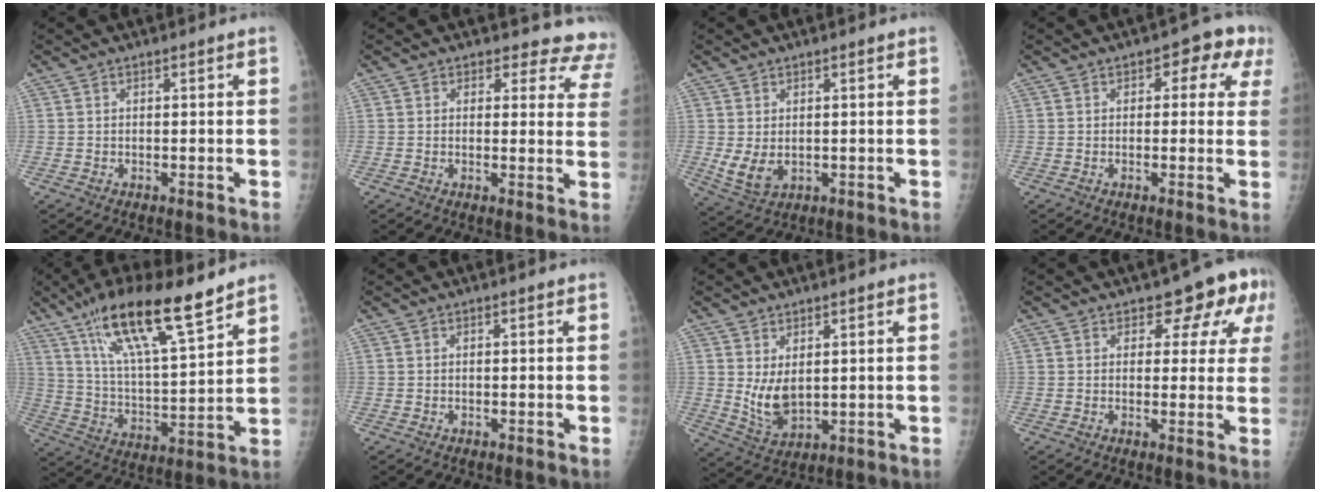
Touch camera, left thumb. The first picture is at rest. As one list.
[{"total": 9.6, "force": [8.5, 4.4, 0.4], "torque": [0.052, -0.046, 0.055]}, {"total": 5.0, "force": [0.1, 3.4, 3.7], "torque": [-0.064, -0.015, 0.015]}, {"total": 6.0, "force": [2.1, 3.8, 4.1], "torque": [0.003, 0.003, 0.010]}, {"total": 19.5, "force": [13.3, 4.0, 13.7], "torque": [-0.223, -0.054, 0.240]}, {"total": 0.0}, {"total": 6.8, "force": [1.8, 3.9, 5.2], "torque": [-0.082, -0.026, 0.048]}, {"total": 8.3, "force": [4.4, 4.7, 5.2], "torque": [-0.016, -0.014, 0.042]}]